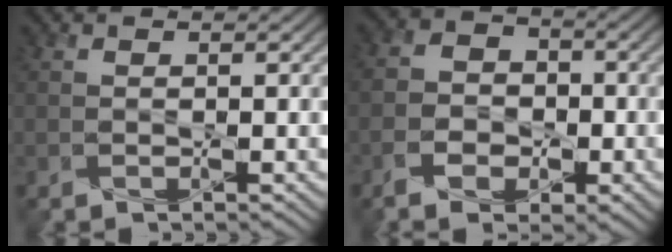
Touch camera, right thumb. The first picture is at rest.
{"total": 6.5, "force": [-2.8, 4.6, 3.6], "torque": [-0.070, -0.010, -0.056]}